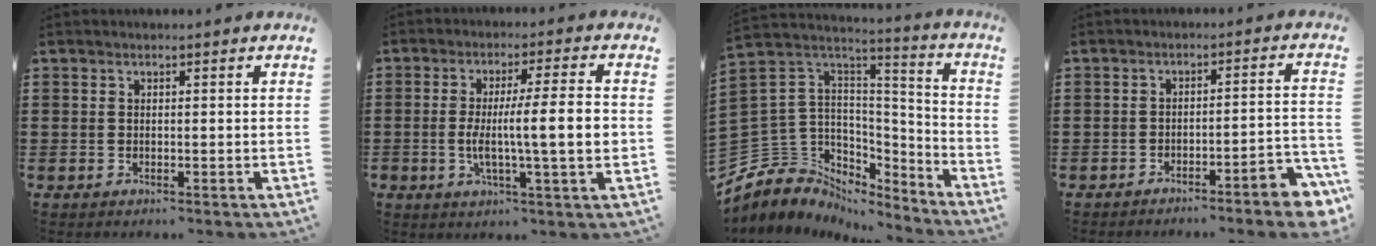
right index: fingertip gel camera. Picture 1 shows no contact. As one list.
[{"total": 10.0, "force": [-0.9, 0.9, 9.9], "torque": [-0.161, -0.005, -0.019]}, {"total": 7.5, "force": [-2.0, 7.1, 0.9], "torque": [-0.072, -0.028, -0.037]}, {"total": 4.0, "force": [-3.5, 0.0, 2.1], "torque": [-0.035, -0.008, -0.068]}]